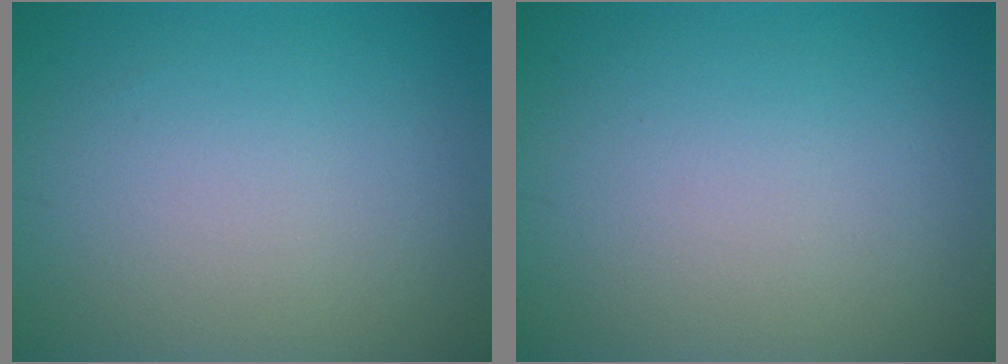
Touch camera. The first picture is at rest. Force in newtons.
{"total": 0.0}